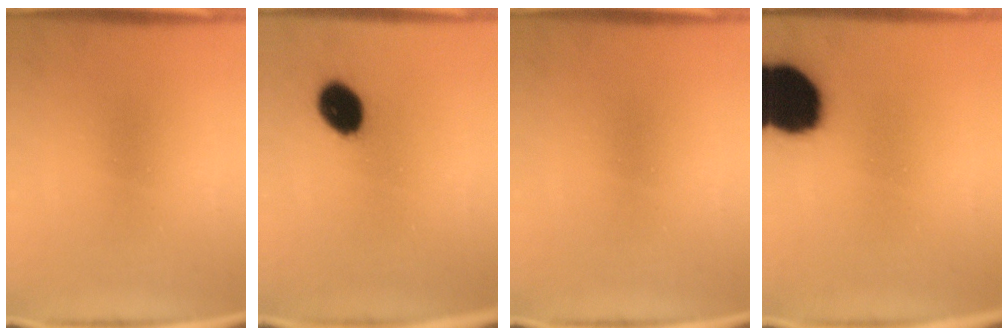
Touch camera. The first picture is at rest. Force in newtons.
{"total": 8.6}
{"total": 0.0}
{"total": 19.7}